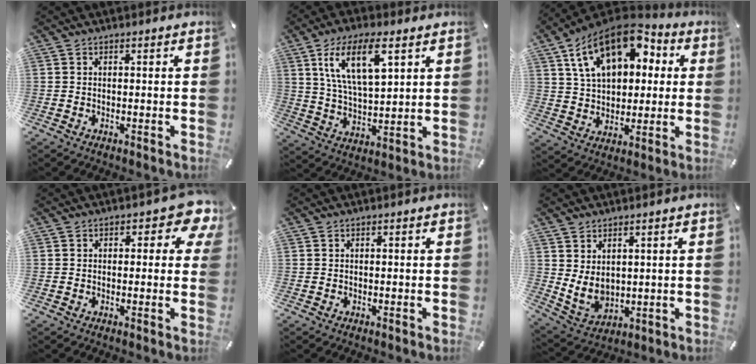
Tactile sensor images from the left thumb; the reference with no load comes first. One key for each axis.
{"total": 13.7, "fx": 6.8, "fy": 5.8, "fz": 10.4, "tx": -0.211, "ty": -0.009, "tz": 0.118}
{"total": 17.9, "fx": 8.1, "fy": 11.8, "fz": 10.8, "tx": -0.199, "ty": -0.028, "tz": 0.145}
{"total": 6.2, "fx": 2.8, "fy": 3.5, "fz": 4.2, "tx": -0.038, "ty": -0.010, "tz": 0.042}
{"total": 0.0}
{"total": 6.7, "fx": 2.4, "fy": 5.2, "fz": 3.3, "tx": -0.078, "ty": -0.025, "tz": 0.044}